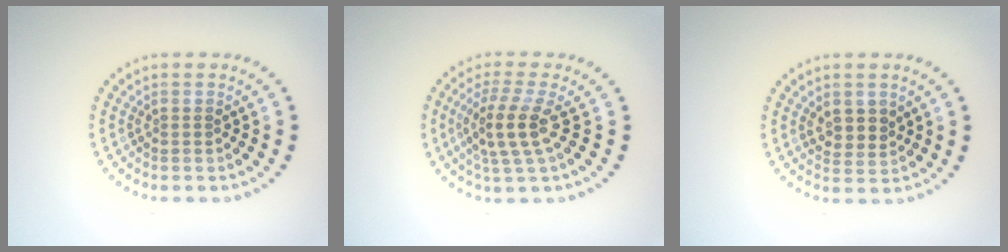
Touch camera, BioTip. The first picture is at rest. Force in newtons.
{"total": 3.4, "press": 2.7, "slide": 2.1}
{"total": 2.1, "press": 1.9, "slide": 0.8}